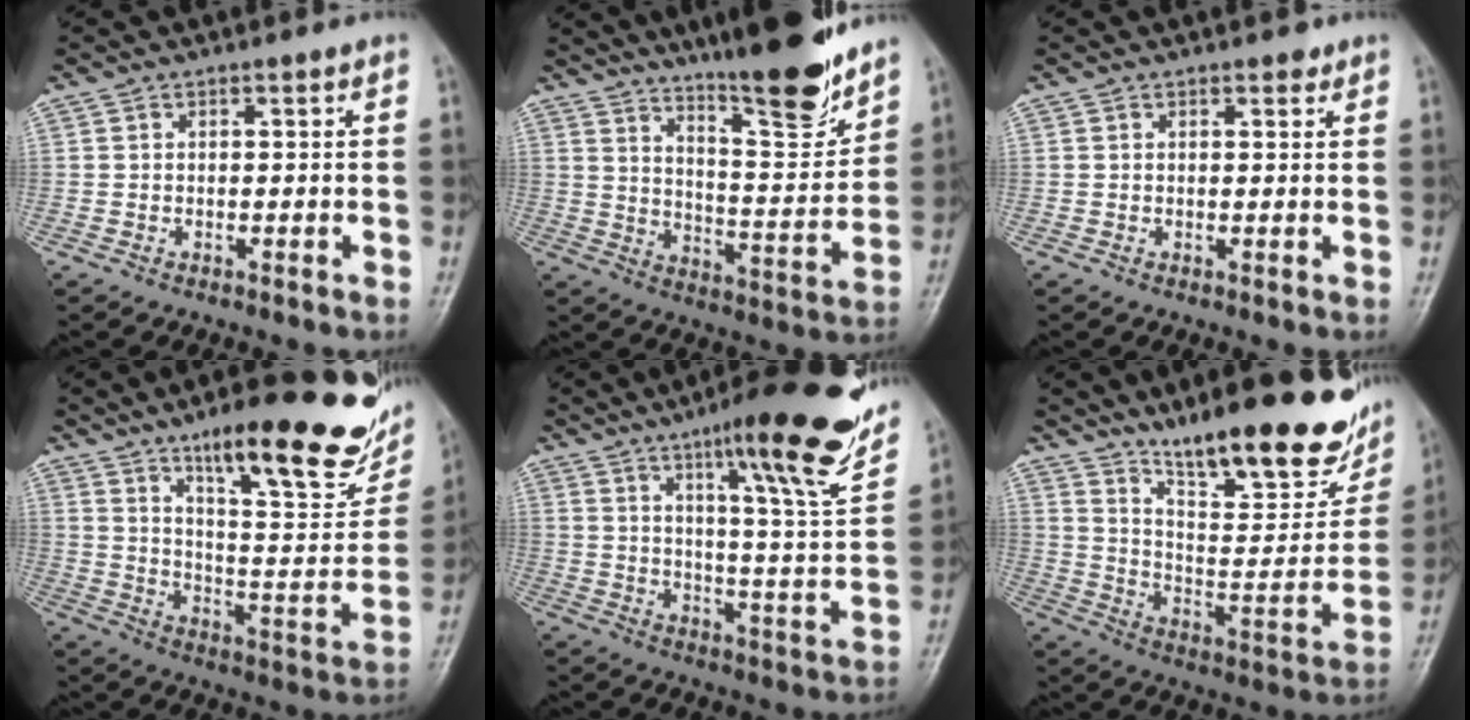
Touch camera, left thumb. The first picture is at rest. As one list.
[{"total": 16.9, "force": [13.3, 2.8, 10.1], "torque": [-0.123, -0.090, 0.213]}, {"total": 1.5, "force": [1.1, 0.7, 0.8], "torque": [-0.003, -0.004, 0.011]}, {"total": 25.0, "force": [15.5, 6.7, 18.5], "torque": [-0.216, -0.061, 0.234]}, {"total": 20.2, "force": [12.9, 2.7, 15.3], "torque": [-0.189, -0.065, 0.187]}, {"total": 24.1, "force": [16.7, 6.8, 16.0], "torque": [-0.187, -0.081, 0.261]}]